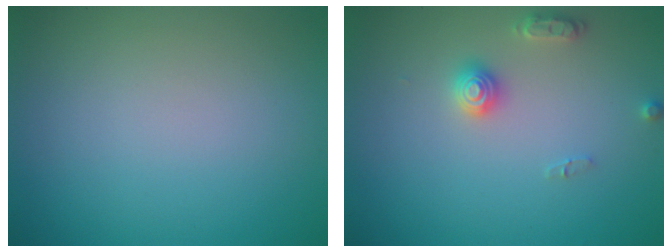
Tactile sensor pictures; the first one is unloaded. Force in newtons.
{"total": 2.2, "press": 2.2, "slide": 0.1}